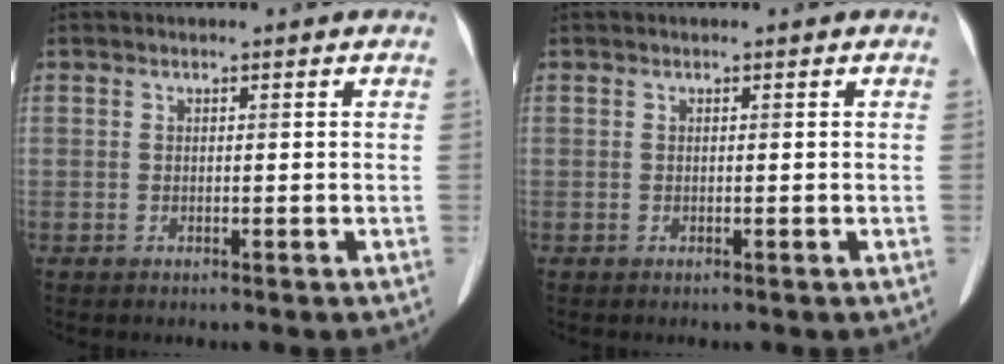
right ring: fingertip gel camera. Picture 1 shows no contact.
{"total": 0.0}